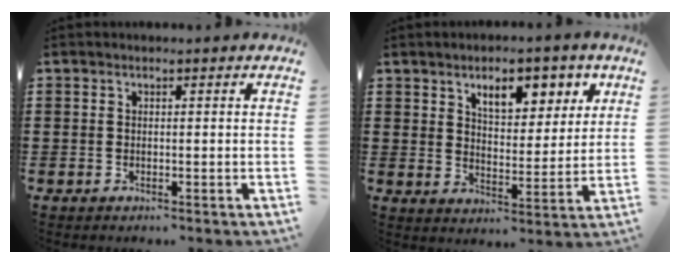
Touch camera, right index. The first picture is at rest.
{"total": 7.0, "force": [4.1, 3.5, 4.4], "torque": [-0.073, -0.002, 0.065]}